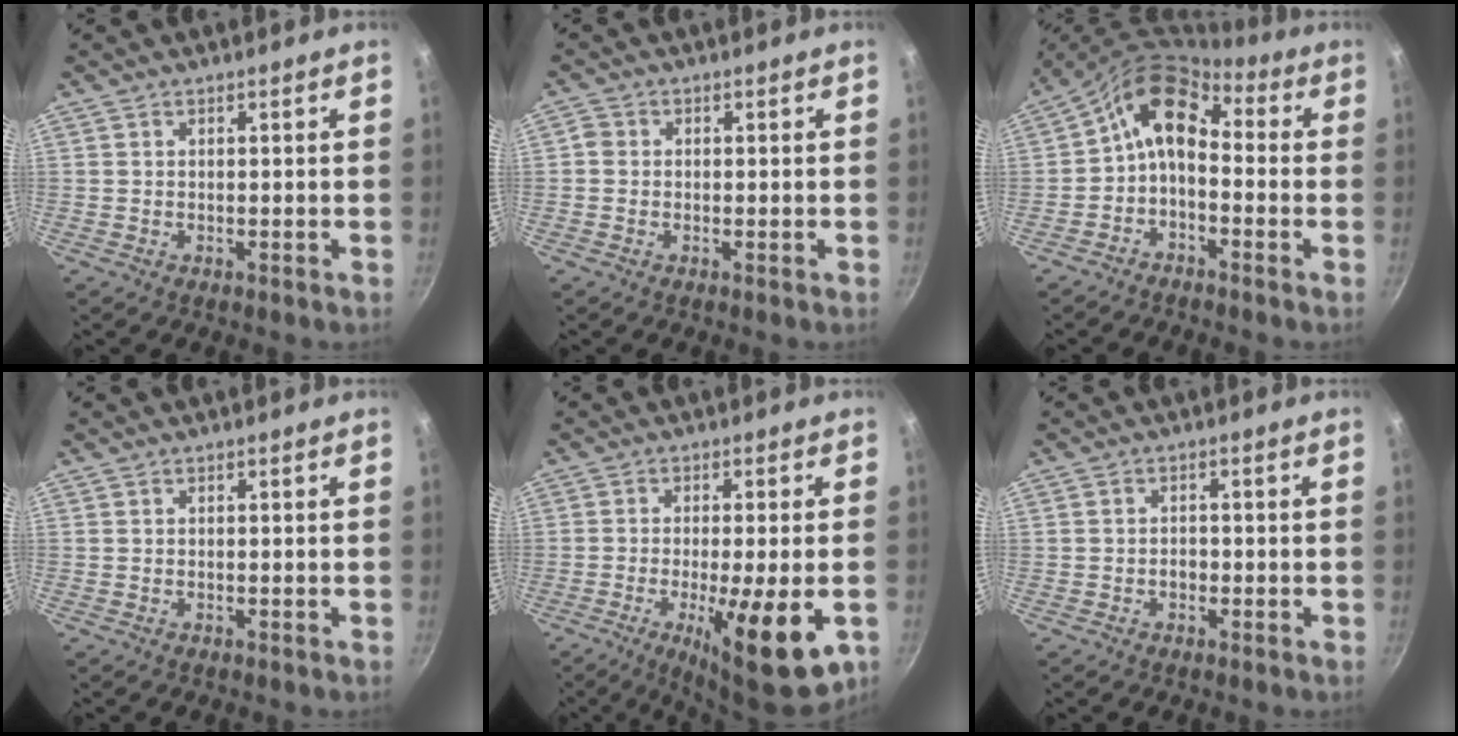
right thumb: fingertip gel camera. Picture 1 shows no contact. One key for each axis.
{"total": 1.7, "fx": -0.4, "fy": 1.5, "fz": 0.7, "tx": -0.010, "ty": 0.006, "tz": -0.013}
{"total": 9.6, "fx": -0.6, "fy": 6.4, "fz": 7.1, "tx": -0.116, "ty": 0.049, "tz": -0.035}
{"total": 0.0}
{"total": 14.6, "fx": -4.8, "fy": 3.5, "fz": 13.3, "tx": -0.199, "ty": -0.006, "tz": -0.068}
{"total": 1.6, "fx": -0.6, "fy": 1.2, "fz": 0.9, "tx": -0.007, "ty": 0.011, "tz": -0.009}